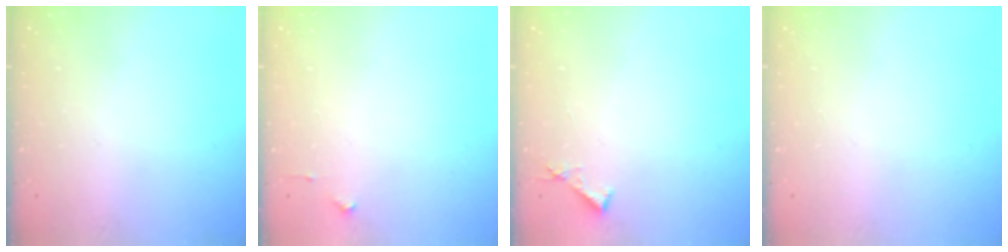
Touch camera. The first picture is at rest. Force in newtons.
{"total": 2.7, "press": 2.6, "slide": 0.4}
{"total": 3.8, "press": 3.8, "slide": 0.3}
{"total": 0.0}